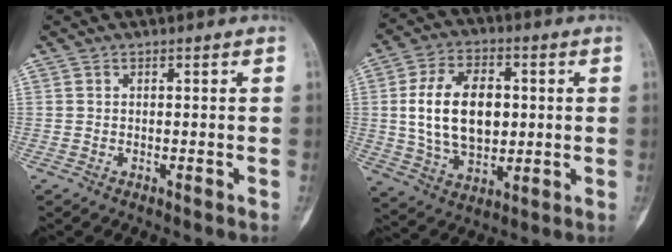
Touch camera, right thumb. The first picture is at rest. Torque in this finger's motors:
{"motor_torque": [0.62, 0.76, 0.62, -0.44, 0.39]}